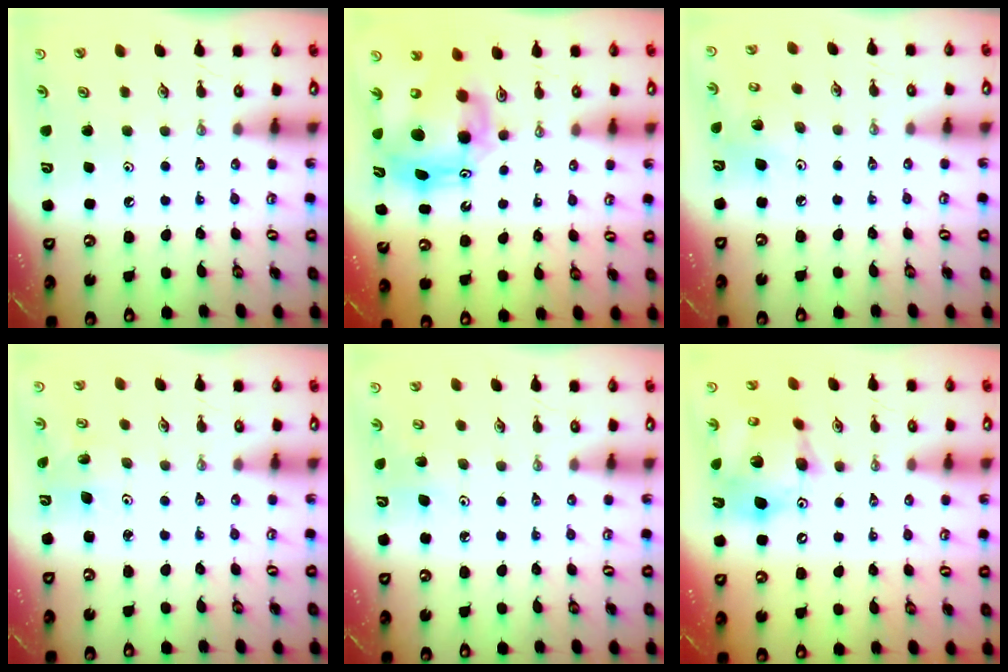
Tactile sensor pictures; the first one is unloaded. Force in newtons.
{"total": 12.7, "press": 12.7, "slide": 1.3}
{"total": 6.6, "press": 6.3, "slide": 2.2}
{"total": 1.9, "press": 1.9, "slide": 0.1}
{"total": 4.3, "press": 4.1, "slide": 1.0}
{"total": 16.8, "press": 16.5, "slide": 3.0}